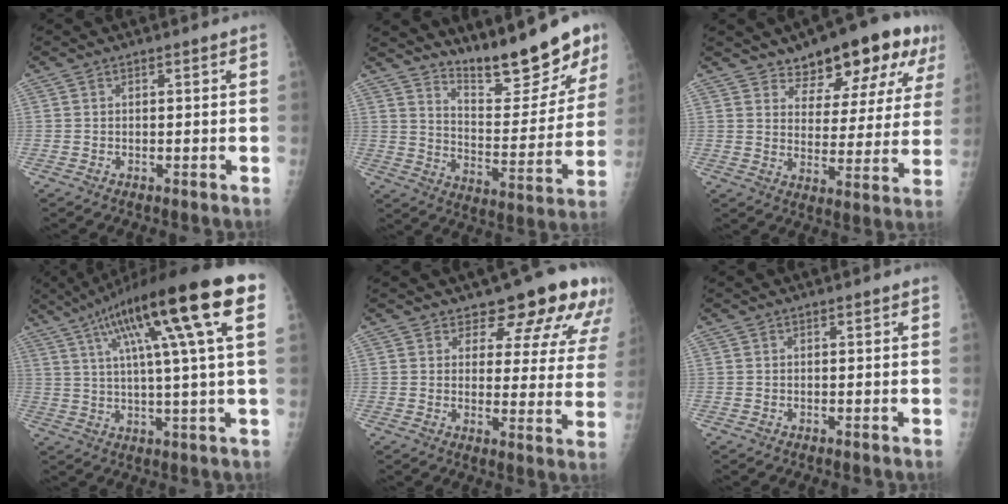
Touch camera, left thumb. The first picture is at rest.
{"total": 16.9, "force": [13.9, 3.4, 9.0], "torque": [-0.096, -0.107, 0.218]}
{"total": 15.6, "force": [10.0, 6.6, 9.9], "torque": [-0.088, -0.041, 0.143]}
{"total": 21.0, "force": [8.7, 2.3, 19.0], "torque": [-0.306, 0.015, 0.130]}
{"total": 13.9, "force": [10.9, 6.2, 5.9], "torque": [-0.013, -0.063, 0.111]}
{"total": 0.0}